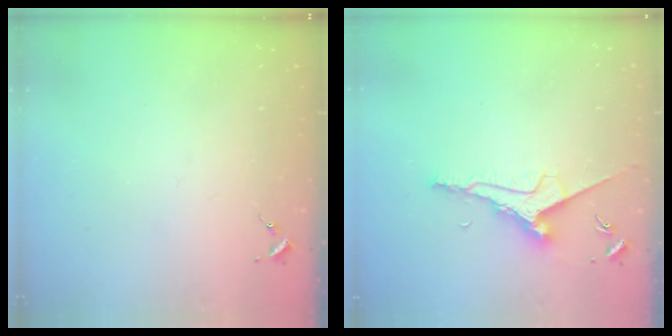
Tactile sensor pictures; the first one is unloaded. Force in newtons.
{"total": 9.0, "press": 9.0, "slide": 0.8}